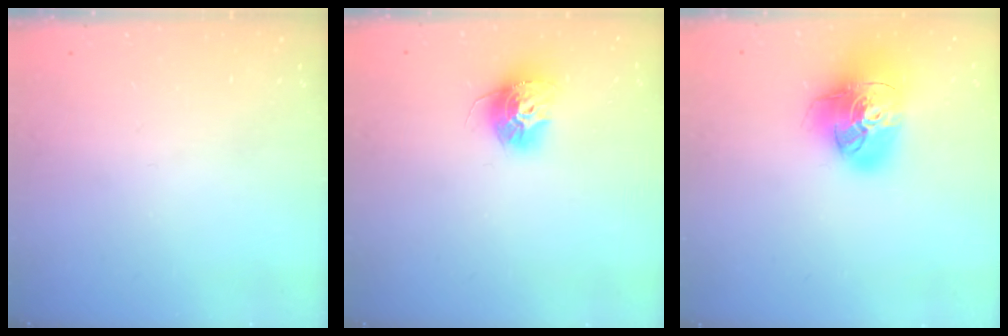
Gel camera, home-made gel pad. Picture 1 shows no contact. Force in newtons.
{"total": 13.5, "press": 13.4, "slide": 1.2}
{"total": 21.8, "press": 21.6, "slide": 2.6}